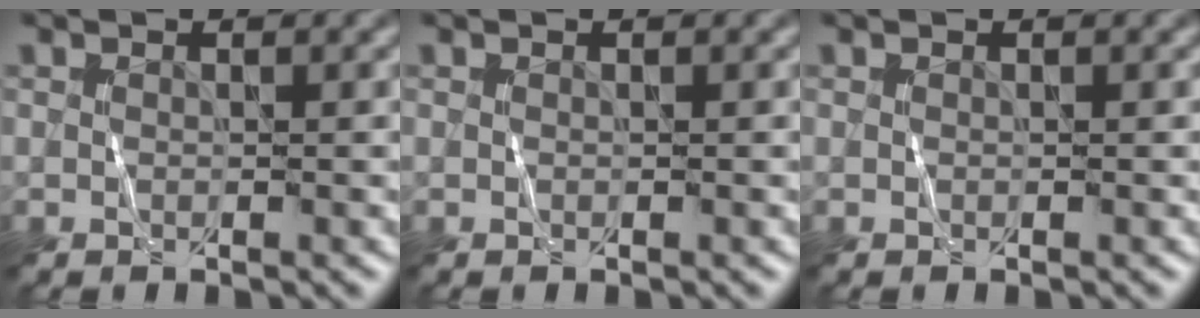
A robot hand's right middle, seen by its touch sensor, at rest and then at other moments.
{"total": 0.0}
{"total": 0.0}